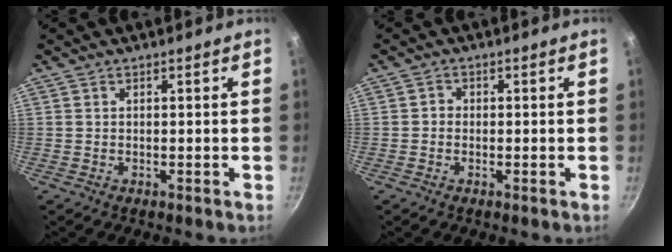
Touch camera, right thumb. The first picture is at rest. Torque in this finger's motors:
{"motor_torque": [0.04, 0.24, 0.17, 0.27, 0.01]}